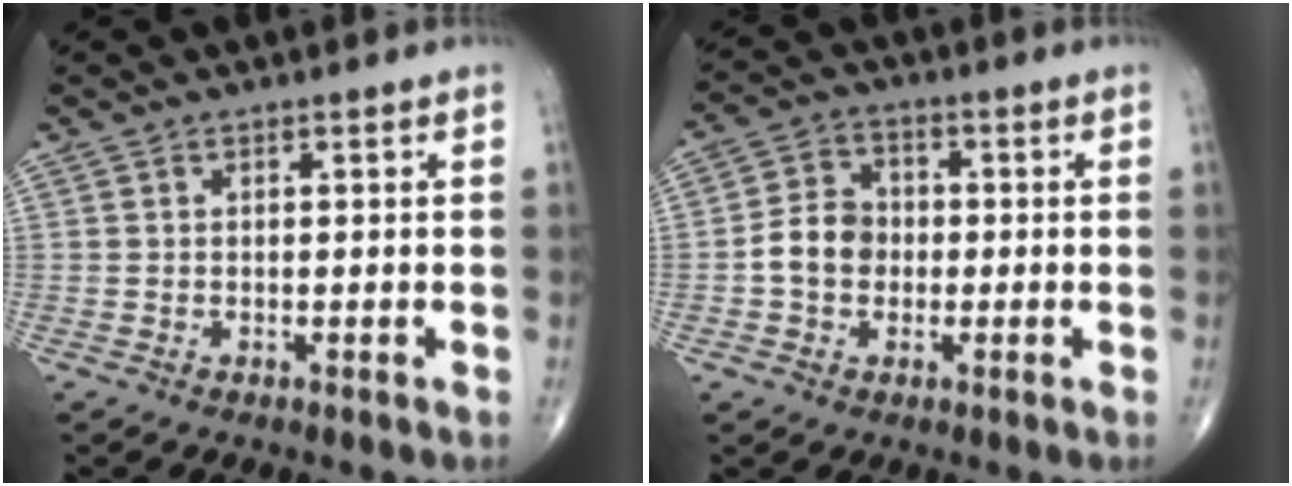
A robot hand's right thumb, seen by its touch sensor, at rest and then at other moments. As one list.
[{"total": 7.2, "force": [-1.0, 5.8, 4.0], "torque": [-0.055, 0.021, -0.029]}]